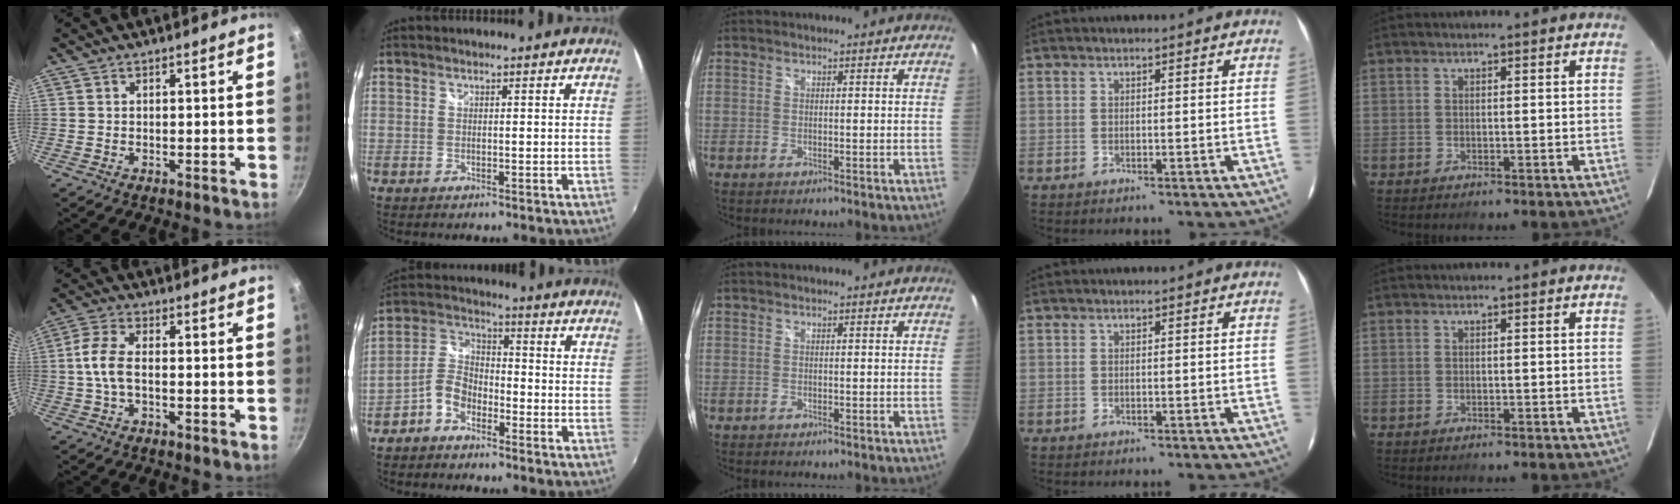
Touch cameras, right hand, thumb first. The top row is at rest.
{"thumb": {"total": 6.6, "force": [-0.6, 3.5, 5.5], "torque": [-0.117, 0.019, -0.021]}, "index": {"total": 6.4, "force": [-4.2, 3.7, 3.3], "torque": [-0.077, 0.020, -0.089]}}